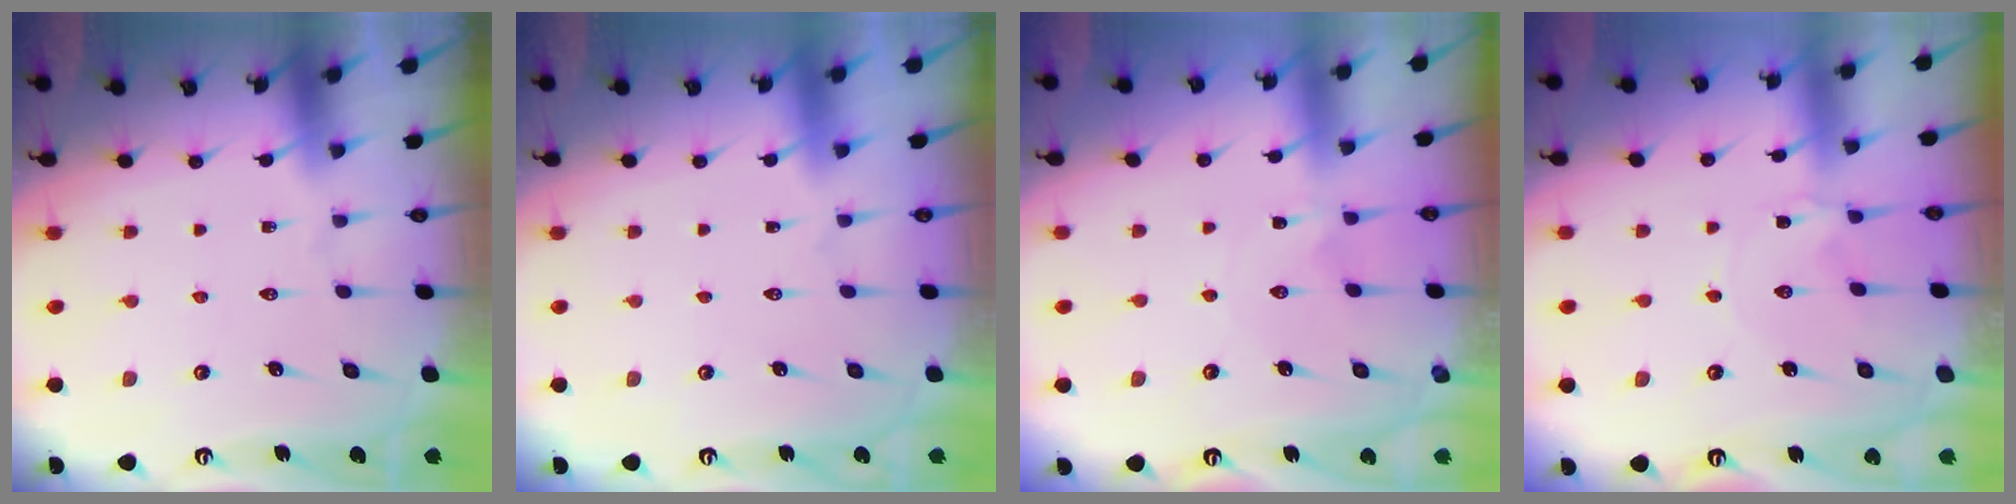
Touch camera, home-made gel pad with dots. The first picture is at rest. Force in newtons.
{"total": 1.5, "press": 1.5, "slide": 0.1}
{"total": 0.7, "press": 0.7, "slide": 0.1}
{"total": 0.8, "press": 0.8, "slide": 0.0}